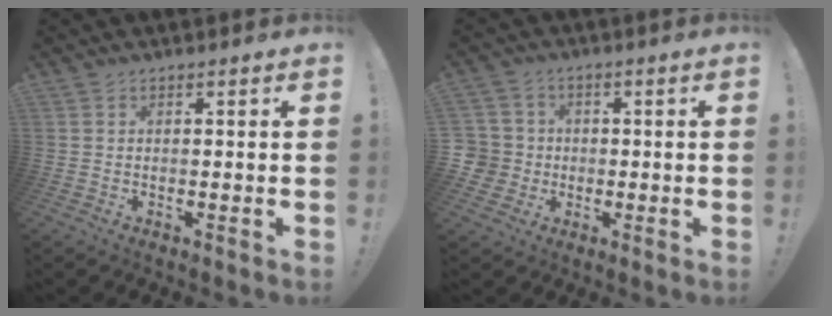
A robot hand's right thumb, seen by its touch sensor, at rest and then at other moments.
{"total": 6.5, "force": [-0.4, 6.4, 1.0], "torque": [-0.033, 0.011, -0.002]}